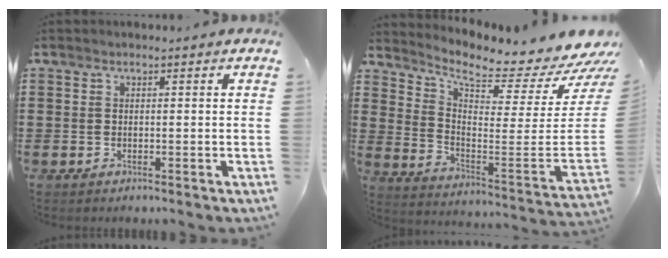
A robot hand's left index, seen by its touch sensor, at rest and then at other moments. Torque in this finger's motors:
{"motor_torque": [2.14, 0.00, 0.55, 0.03]}